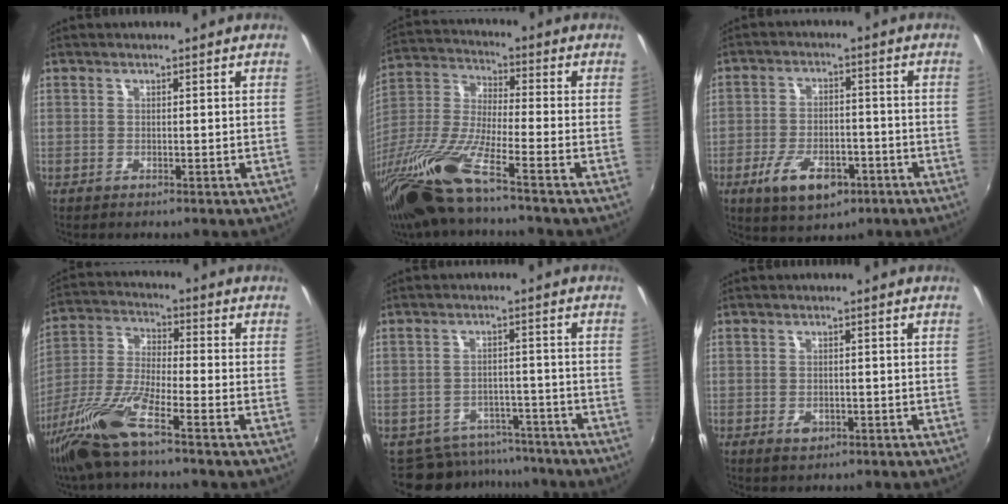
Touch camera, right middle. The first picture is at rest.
{"total": 15.8, "force": [-11.2, 0.7, 11.2], "torque": [-0.239, -0.029, -0.229]}
{"total": 10.4, "force": [-5.4, 5.4, 7.0], "torque": [-0.150, -0.007, -0.084]}
{"total": 12.9, "force": [-8.2, 1.9, 9.7], "torque": [-0.216, -0.017, -0.169]}
{"total": 9.6, "force": [-8.3, 4.6, 1.2], "torque": [-0.026, 0.015, -0.109]}
{"total": 2.3, "force": [-1.1, 1.6, 1.2], "torque": [-0.022, -0.004, -0.017]}